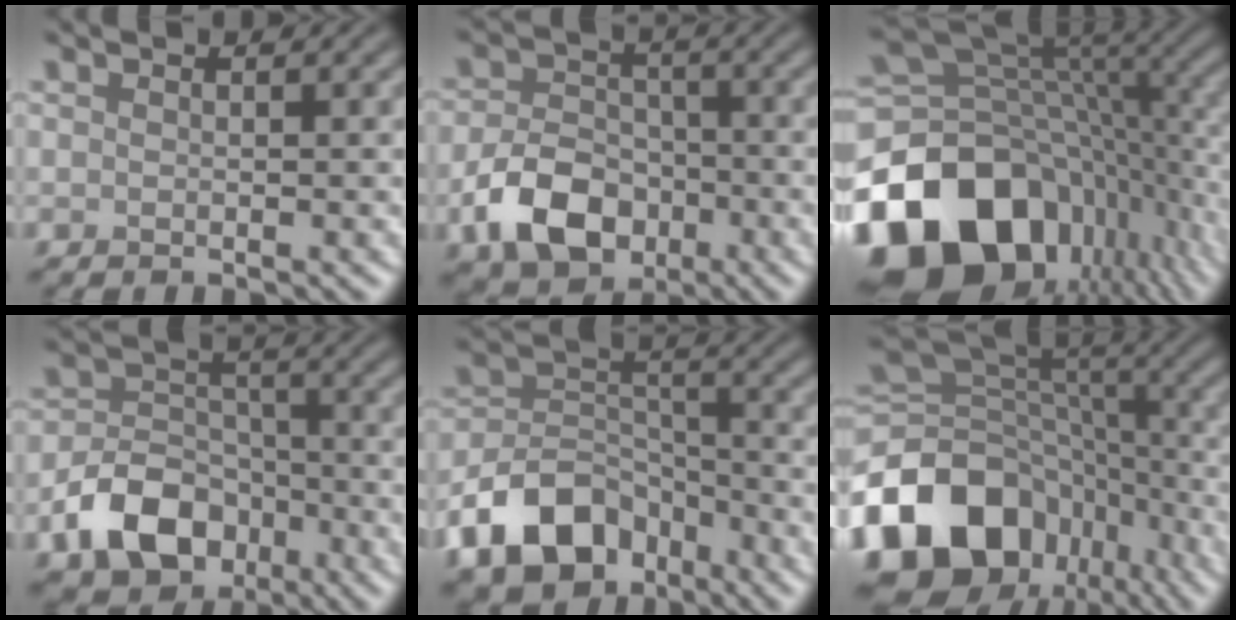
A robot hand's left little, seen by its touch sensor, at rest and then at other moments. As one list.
[{"total": 6.8, "force": [-3.0, 4.7, 3.8], "torque": [-0.074, -0.005, -0.057]}, {"total": 17.6, "force": [-7.5, 11.8, 10.6], "torque": [-0.219, -0.019, -0.130]}, {"total": 7.4, "force": [-3.8, 5.1, 3.9], "torque": [-0.068, -0.005, -0.075]}, {"total": 8.8, "force": [-5.4, 5.6, 4.2], "torque": [-0.072, -0.003, -0.110]}, {"total": 15.2, "force": [-7.7, 10.7, 7.4], "torque": [-0.171, 0.004, -0.131]}]